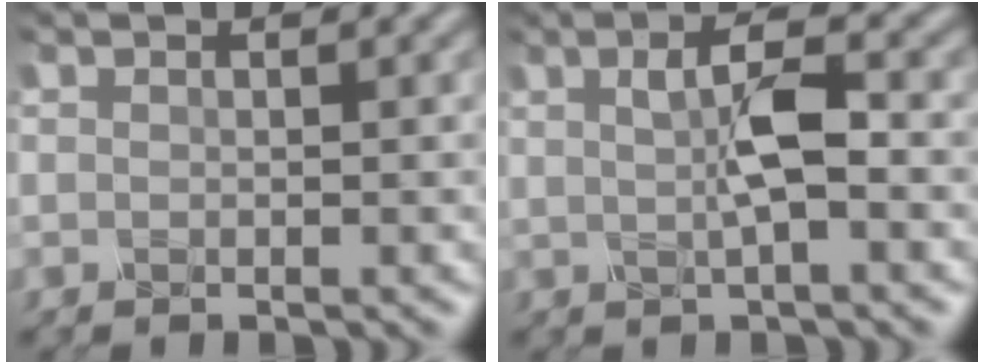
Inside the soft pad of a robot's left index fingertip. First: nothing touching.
{"total": 3.6, "force": [-0.2, 0.9, 3.5], "torque": [-0.065, 0.006, -0.005]}